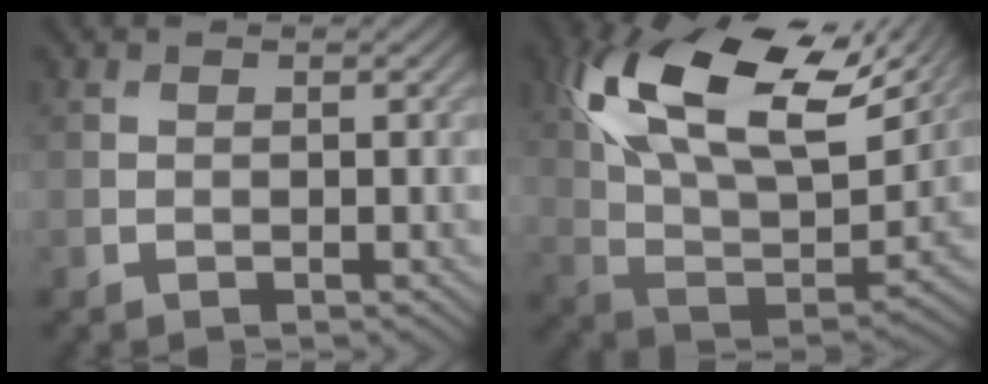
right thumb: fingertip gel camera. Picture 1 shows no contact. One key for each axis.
{"total": 20.2, "fx": 10.1, "fy": 9.5, "fz": 14.7, "tx": -0.292, "ty": 0.028, "tz": 0.157}